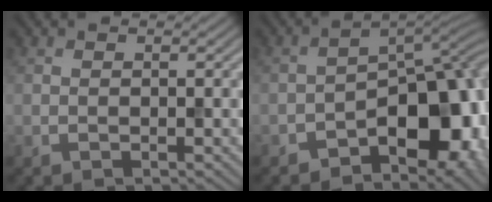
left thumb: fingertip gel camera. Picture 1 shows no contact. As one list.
[{"total": 10.8, "force": [-5.2, 5.8, 7.5], "torque": [-0.078, -0.001, -0.093]}]